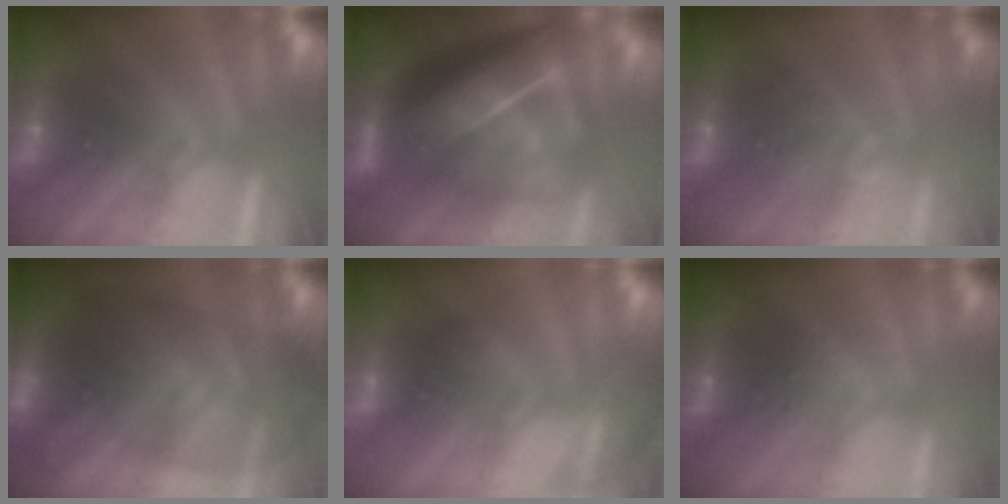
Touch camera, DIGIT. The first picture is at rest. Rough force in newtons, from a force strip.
{"total": 7.3}
{"total": 2.4}
{"total": 9.8}
{"total": 3.5}
{"total": 2.4}